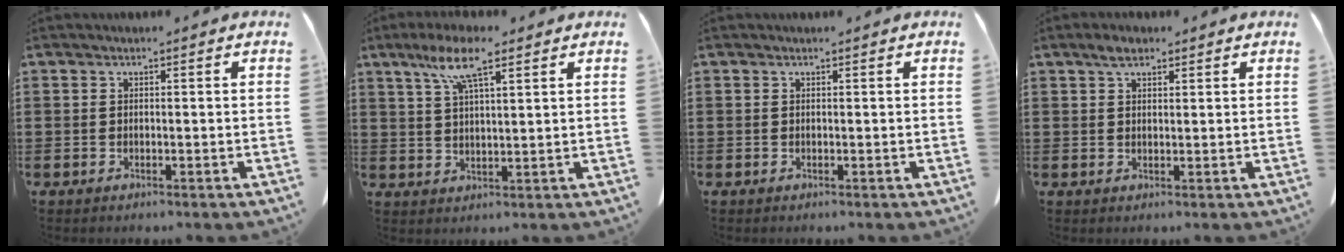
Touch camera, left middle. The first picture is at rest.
{"total": 7.7, "force": [4.9, 1.3, 5.8], "torque": [-0.126, 0.003, 0.085]}
{"total": 0.0}
{"total": 2.5, "force": [1.7, 0.9, 1.5], "torque": [-0.033, 0.004, 0.032]}